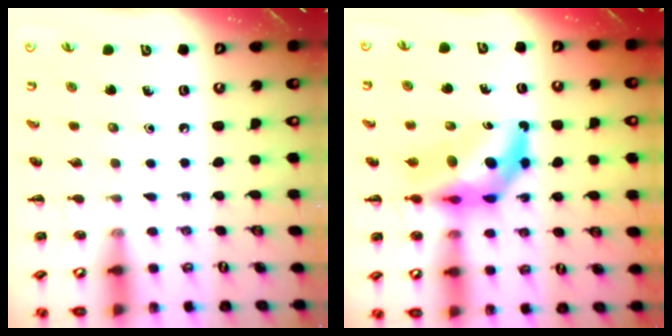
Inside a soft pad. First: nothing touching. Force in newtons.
{"total": 9.7, "press": 9.1, "slide": 3.3}